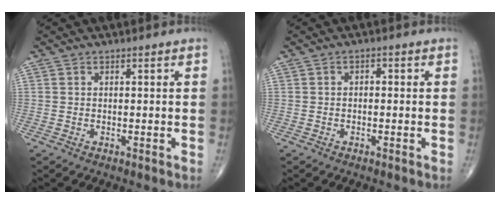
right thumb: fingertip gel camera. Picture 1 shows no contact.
{"total": 1.1, "force": [0.0, 0.8, 0.8], "torque": [-0.001, 0.004, -0.005]}